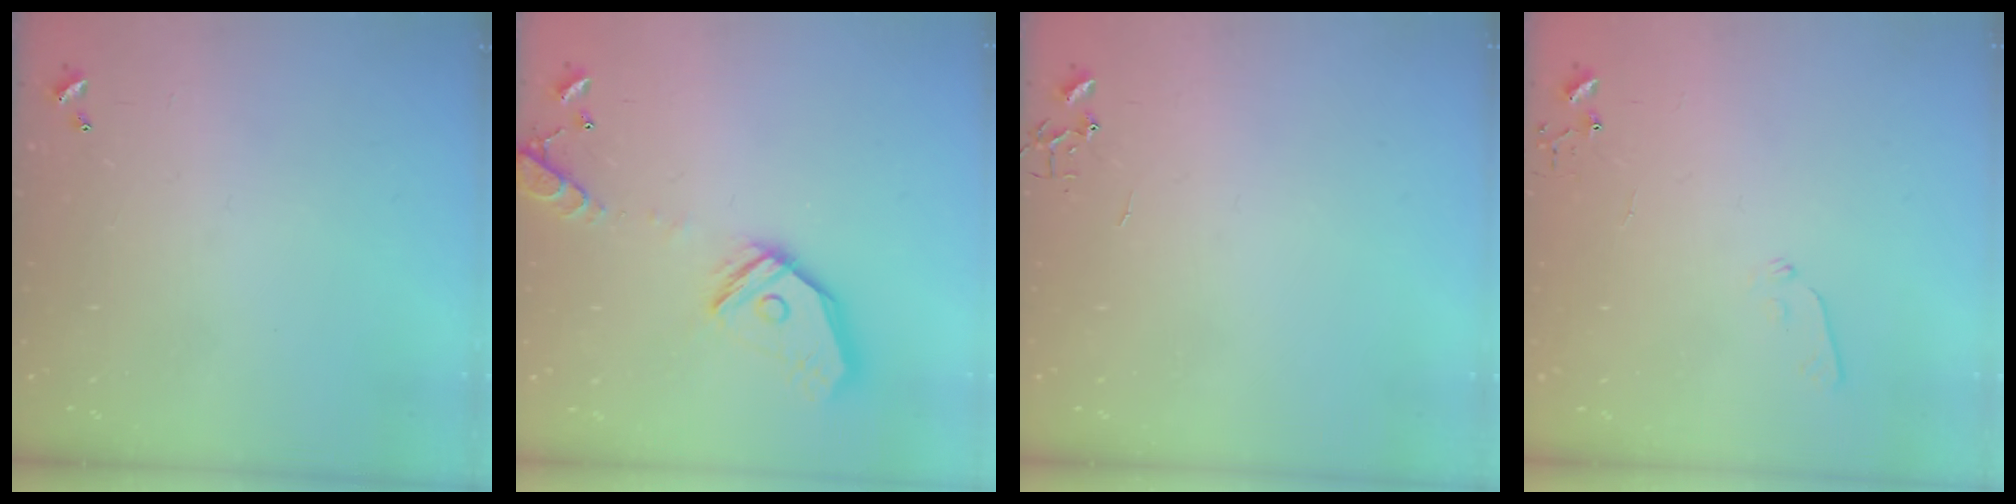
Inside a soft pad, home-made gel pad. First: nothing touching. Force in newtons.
{"total": 16.6, "press": 16.4, "slide": 2.8}
{"total": 0.0}
{"total": 4.8, "press": 4.7, "slide": 1.0}